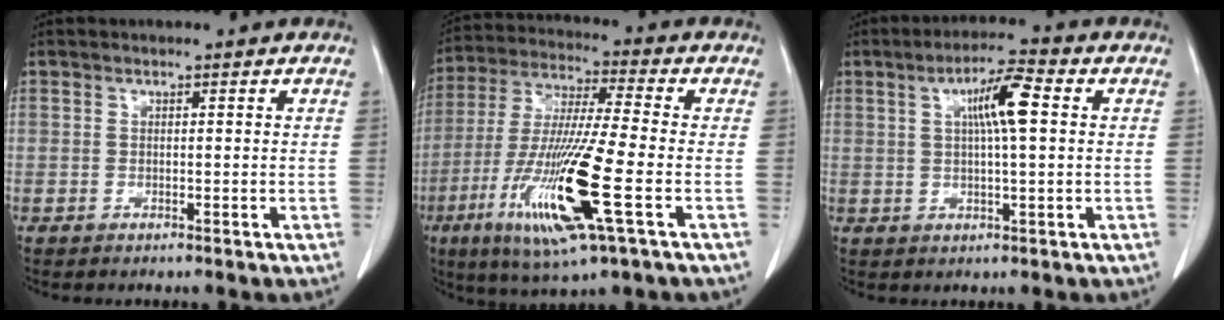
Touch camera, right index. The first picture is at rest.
{"total": 17.4, "force": [-5.7, 0.6, 16.4], "torque": [-0.341, -0.028, -0.104]}
{"total": 7.1, "force": [1.6, 0.6, 6.9], "torque": [-0.122, 0.010, 0.025]}